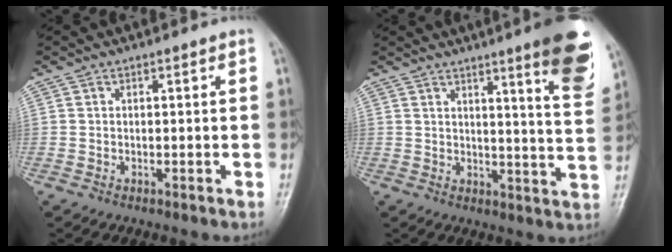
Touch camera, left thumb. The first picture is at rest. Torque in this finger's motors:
{"motor_torque": [1.78, 0.75, 1.00, -0.87, 0.26]}